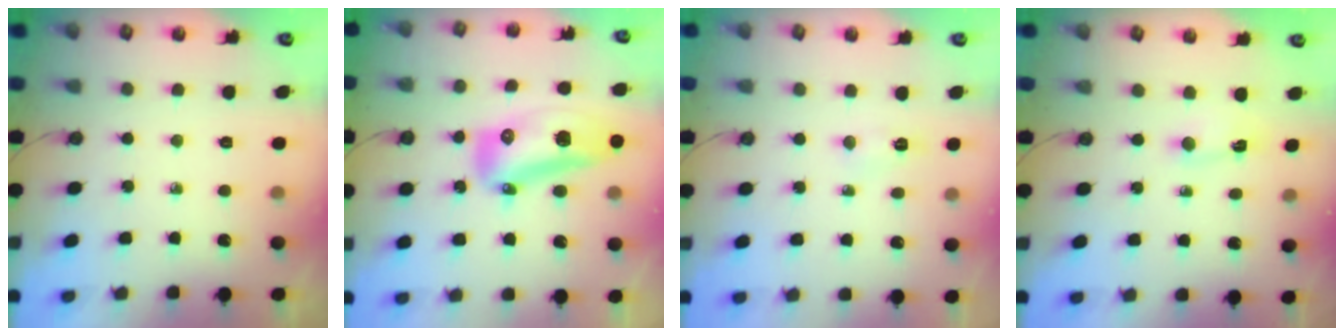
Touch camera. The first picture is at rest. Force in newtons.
{"total": 16.0, "press": 15.9, "slide": 1.8}
{"total": 4.6, "press": 3.9, "slide": 2.6}
{"total": 1.6, "press": 1.3, "slide": 0.9}